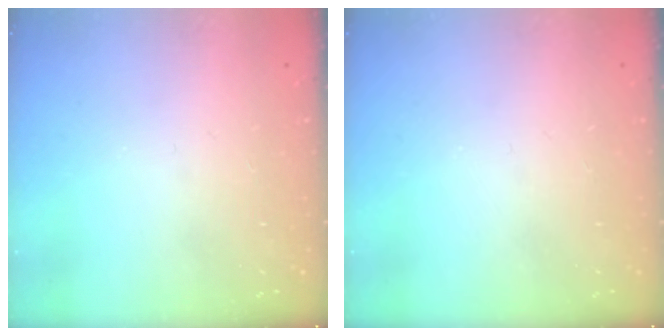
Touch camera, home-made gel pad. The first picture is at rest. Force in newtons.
{"total": 0.0}